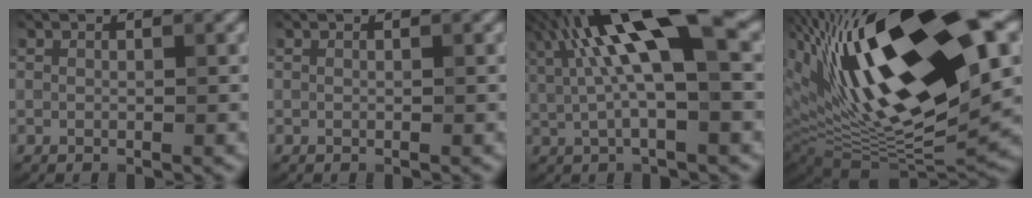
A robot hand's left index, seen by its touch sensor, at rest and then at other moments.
{"total": 0.0}
{"total": 11.2, "force": [3.4, 3.1, 10.2], "torque": [-0.180, 0.010, 0.050]}
{"total": 19.7, "force": [5.5, 6.5, 17.8], "torque": [-0.305, 0.013, 0.083]}